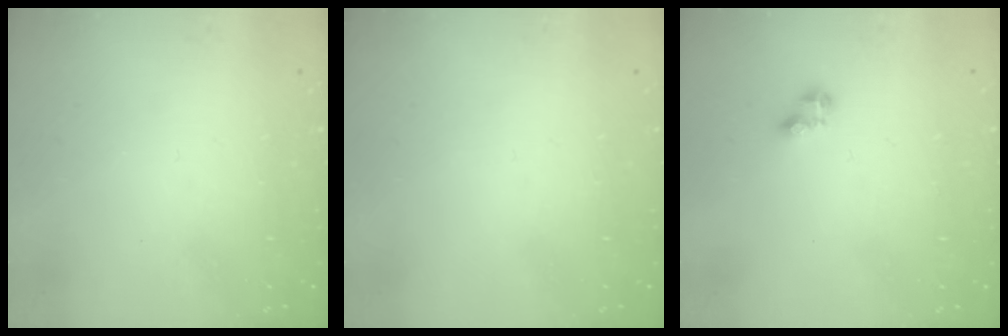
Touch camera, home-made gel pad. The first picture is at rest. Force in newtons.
{"total": 0.0}
{"total": 3.7, "press": 3.6, "slide": 0.6}